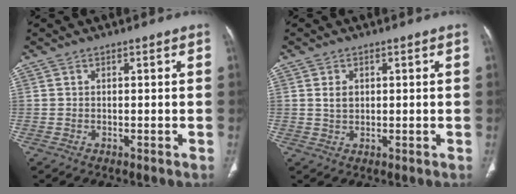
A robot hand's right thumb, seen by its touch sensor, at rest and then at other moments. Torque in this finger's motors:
{"motor_torque": [0.32, 0.25, 0.38, -0.07, 0.02]}